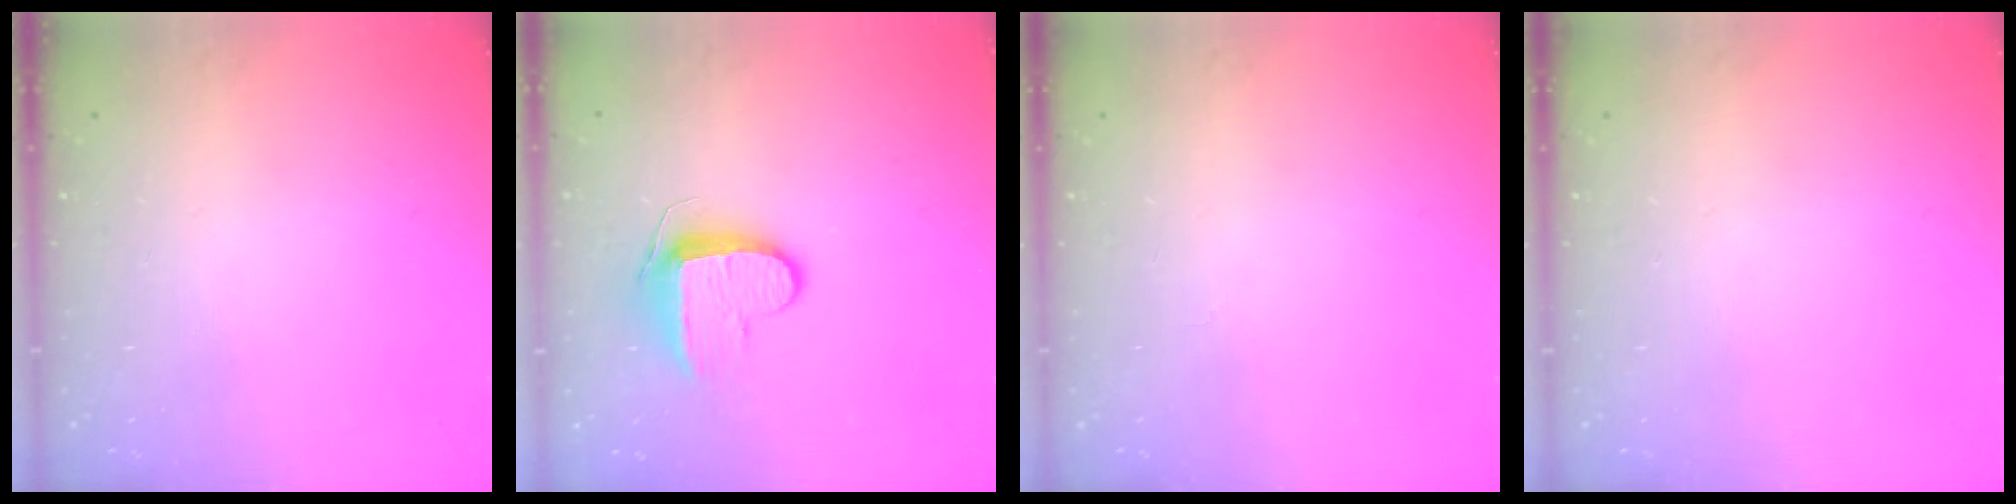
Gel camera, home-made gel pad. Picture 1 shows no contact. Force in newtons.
{"total": 9.8, "press": 9.7, "slide": 0.9}
{"total": 0.0}
{"total": 0.0}